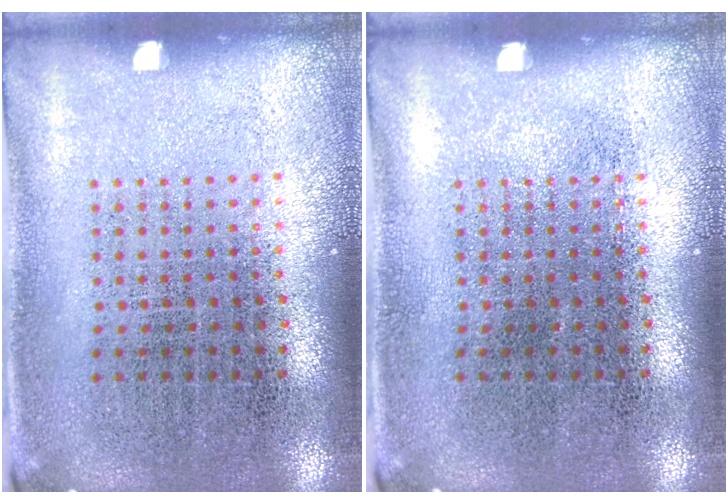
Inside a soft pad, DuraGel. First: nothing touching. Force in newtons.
{"total": 0.0}